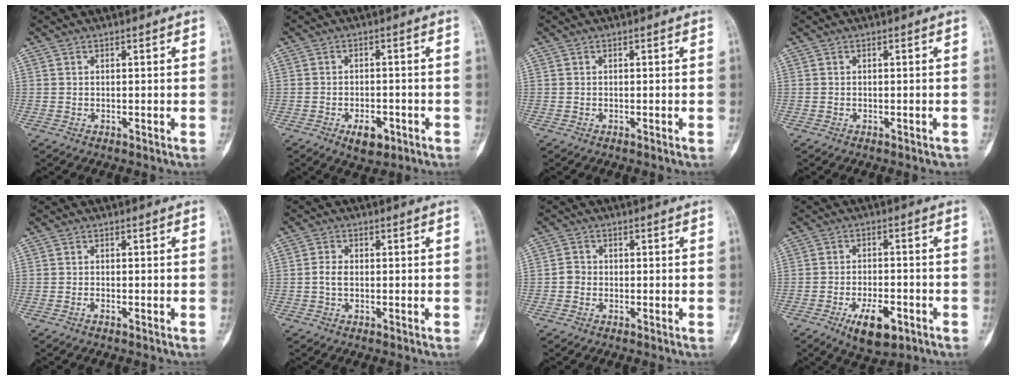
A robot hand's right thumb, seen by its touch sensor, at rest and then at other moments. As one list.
[{"total": 4.9, "force": [-2.4, 2.6, 3.3], "torque": [-0.042, 0.009, -0.032]}, {"total": 0.0}, {"total": 1.2, "force": [-1.0, 0.5, 0.4], "torque": [-0.010, 0.007, -0.011]}, {"total": 0.7, "force": [-0.5, 0.2, 0.5], "torque": [-0.010, 0.000, -0.011]}, {"total": 2.2, "force": [-0.3, 1.4, 1.6], "torque": [-0.032, 0.005, -0.010]}, {"total": 1.9, "force": [-0.6, 1.7, 0.7], "torque": [-0.003, 0.007, -0.016]}, {"total": 8.6, "force": [-4.3, 3.8, 6.5], "torque": [-0.101, 0.014, -0.064]}]